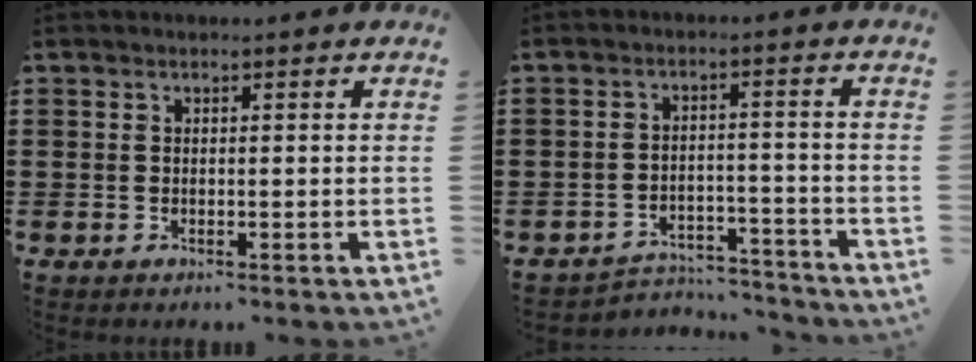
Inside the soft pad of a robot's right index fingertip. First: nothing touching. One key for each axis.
{"total": 4.5, "fx": -4.4, "fy": 0.8, "fz": 0.6, "tx": -0.013, "ty": 0.007, "tz": -0.089}